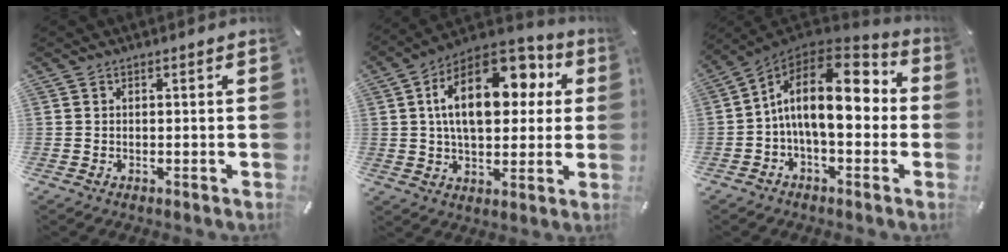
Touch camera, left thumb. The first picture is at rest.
{"total": 19.7, "force": [6.0, 11.5, 14.8], "torque": [-0.259, -0.016, 0.099]}
{"total": 17.9, "force": [1.7, 9.7, 14.9], "torque": [-0.256, -0.003, 0.028]}